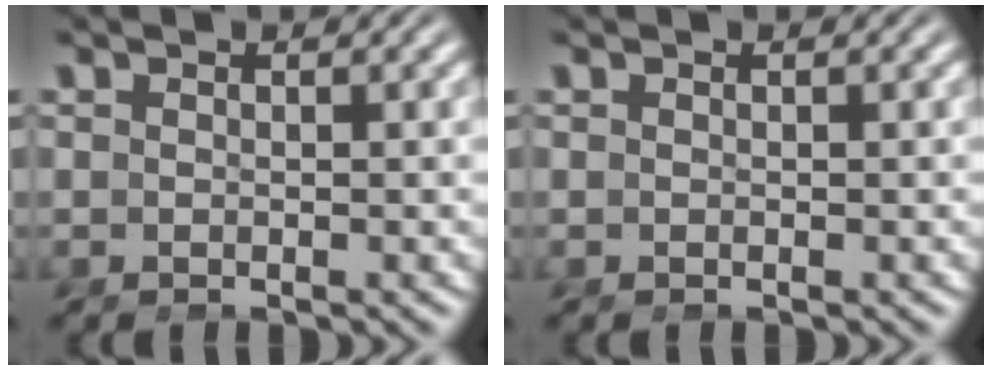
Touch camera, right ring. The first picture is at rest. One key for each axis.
{"total": 0.0}